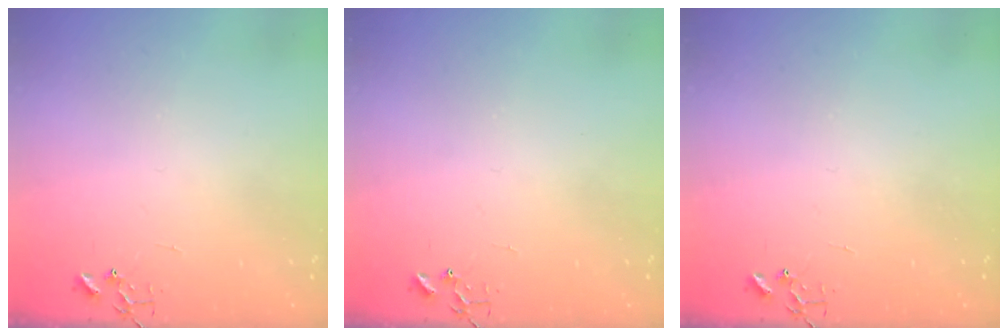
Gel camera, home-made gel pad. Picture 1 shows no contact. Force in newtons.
{"total": 0.0}
{"total": 0.0}